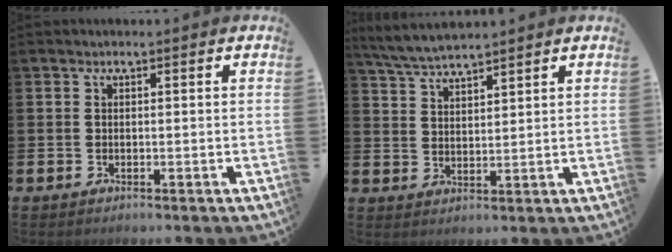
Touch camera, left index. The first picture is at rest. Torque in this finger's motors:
{"motor_torque": [0.30, -0.17, 0.10, 0.15]}